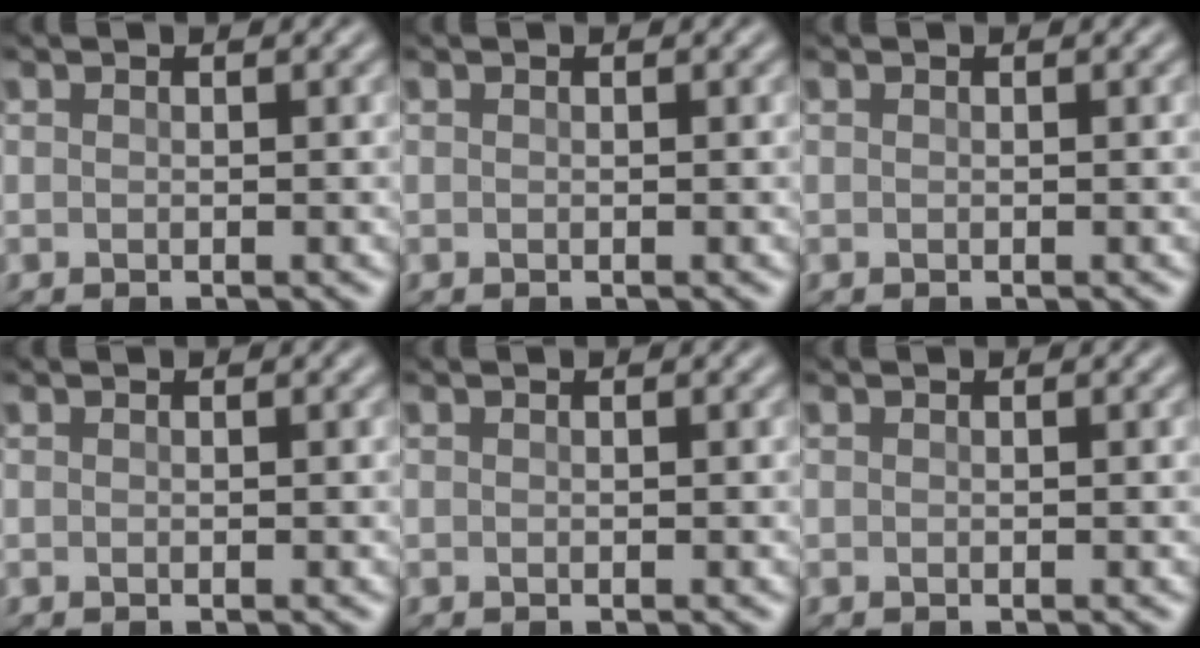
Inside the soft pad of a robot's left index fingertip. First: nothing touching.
{"total": 0.0}
{"total": 0.0}
{"total": 0.0}
{"total": 0.0}
{"total": 0.0}